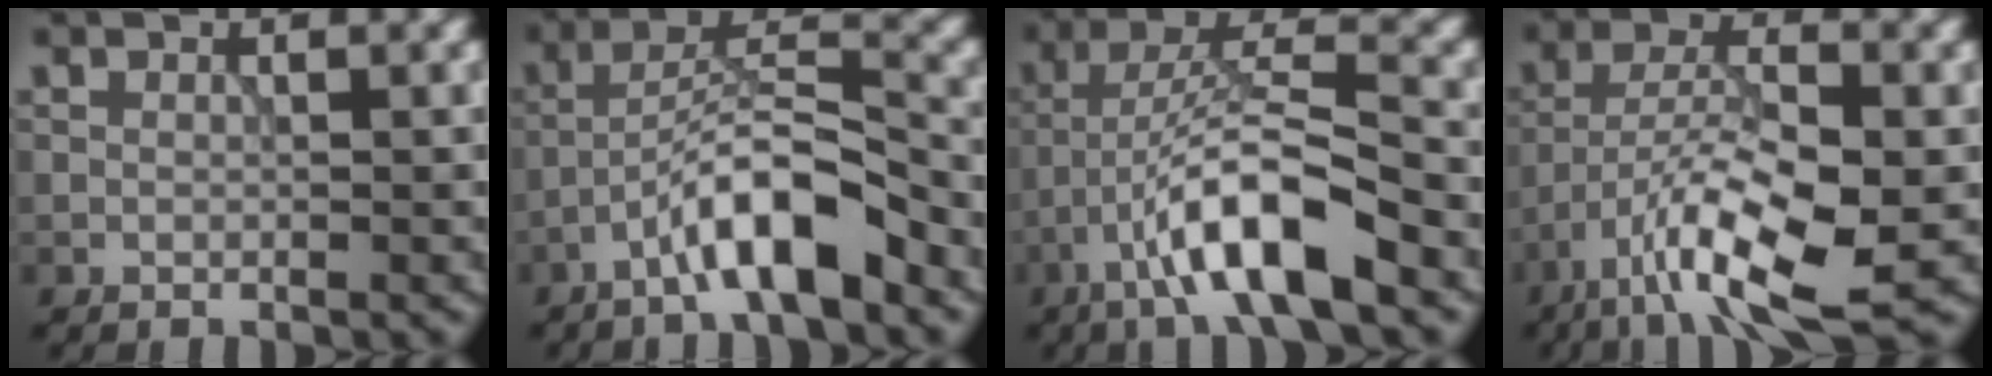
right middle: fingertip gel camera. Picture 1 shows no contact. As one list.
[{"total": 6.7, "force": [-3.9, 1.3, 5.3], "torque": [-0.088, 0.022, -0.071]}, {"total": 8.7, "force": [-4.5, 1.8, 7.1], "torque": [-0.121, 0.018, -0.085]}, {"total": 9.2, "force": [-4.7, 2.6, 7.4], "torque": [-0.127, 0.002, -0.089]}]